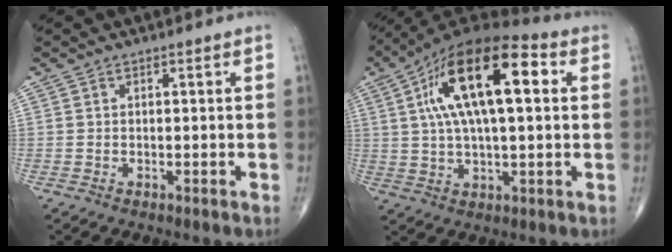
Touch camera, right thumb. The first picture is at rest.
{"total": 20.5, "force": [5.1, 8.4, 17.9], "torque": [-0.309, 0.020, 0.076]}